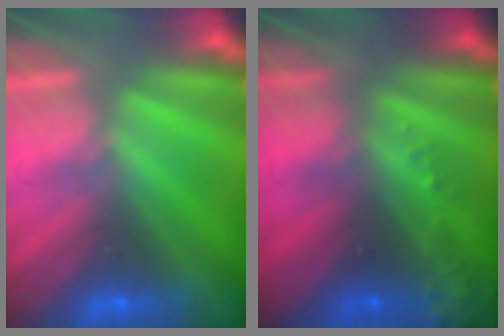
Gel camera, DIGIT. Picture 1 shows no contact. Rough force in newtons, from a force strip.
{"total": 9.3}